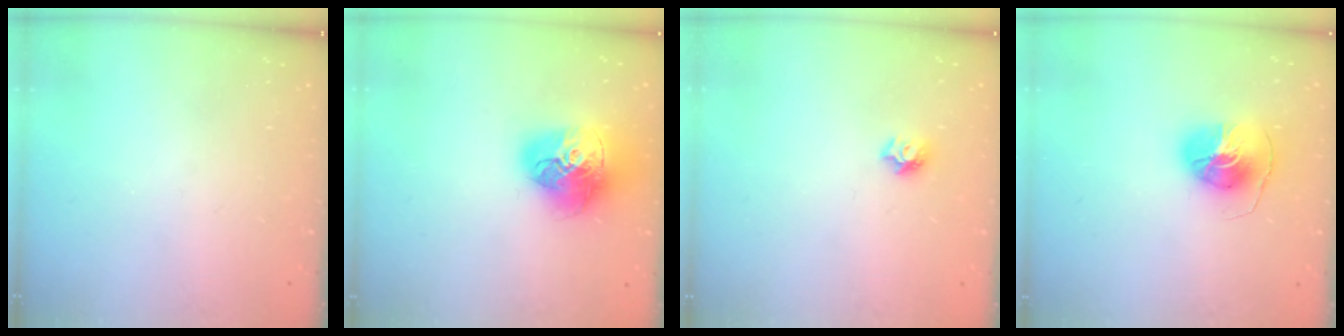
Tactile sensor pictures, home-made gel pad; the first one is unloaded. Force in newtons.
{"total": 18.3, "press": 18.1, "slide": 2.2}
{"total": 6.2, "press": 6.2, "slide": 0.6}
{"total": 8.6, "press": 8.5, "slide": 0.7}